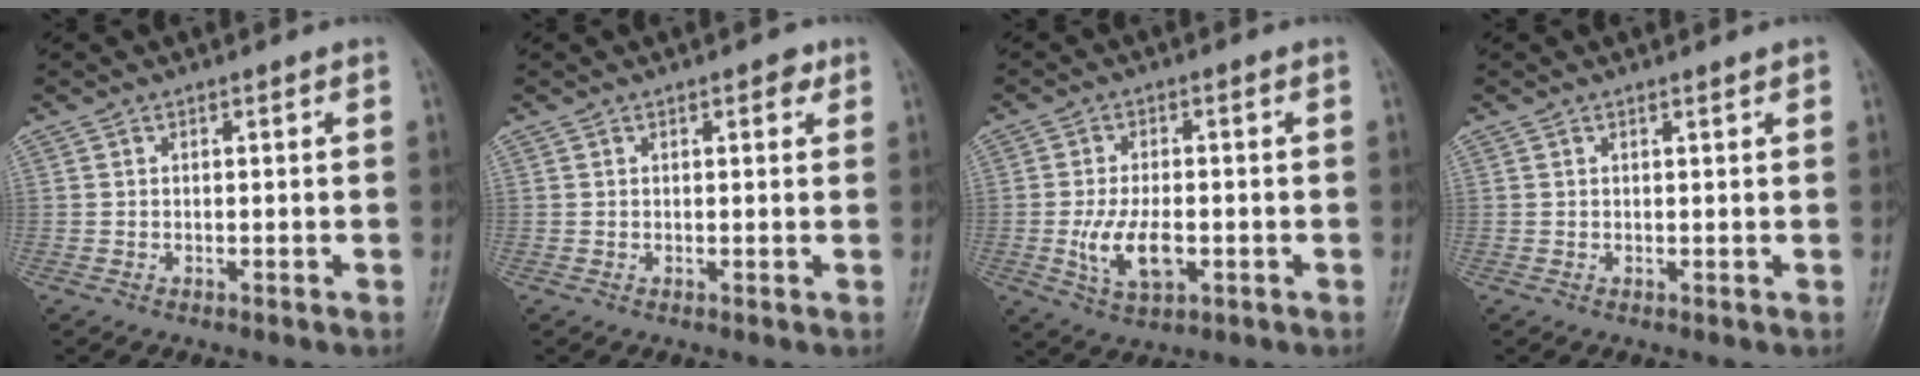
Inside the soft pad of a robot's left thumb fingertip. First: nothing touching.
{"total": 2.1, "force": [1.1, 1.0, 1.5], "torque": [-0.010, -0.001, 0.010]}
{"total": 8.0, "force": [-1.8, 4.1, 6.6], "torque": [-0.127, 0.000, -0.025]}
{"total": 0.8, "force": [0.6, 0.1, 0.6], "torque": [-0.007, -0.002, 0.007]}